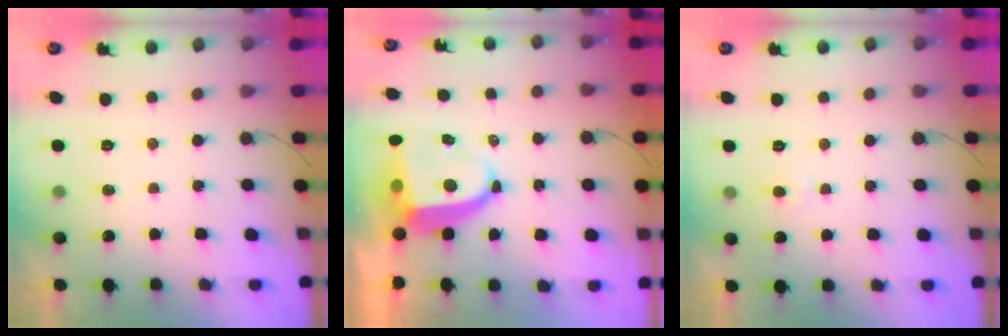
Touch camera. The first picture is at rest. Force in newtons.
{"total": 7.9, "press": 7.8, "slide": 1.2}
{"total": 2.6, "press": 2.6, "slide": 0.3}